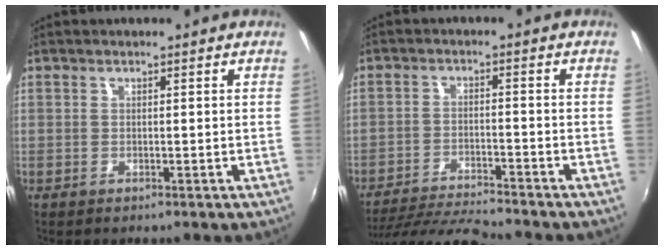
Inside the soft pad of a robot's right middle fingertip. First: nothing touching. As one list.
[{"total": 11.2, "force": [-10.5, 0.1, 3.8], "torque": [-0.095, -0.008, -0.185]}]